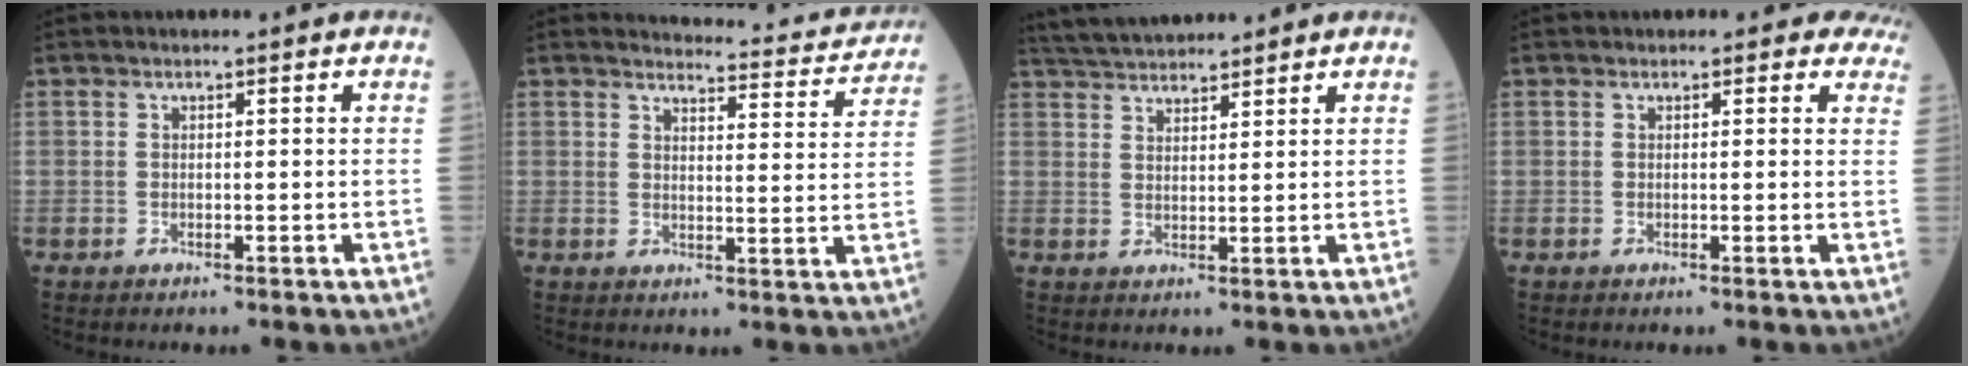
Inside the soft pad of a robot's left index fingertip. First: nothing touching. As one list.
[{"total": 12.7, "force": [12.5, 1.4, 1.9], "torque": [-0.008, -0.043, 0.126]}, {"total": 7.6, "force": [7.3, 0.7, 2.0], "torque": [-0.043, 0.031, 0.129]}, {"total": 5.9, "force": [5.4, 2.2, 1.1], "torque": [0.021, 0.001, 0.033]}]